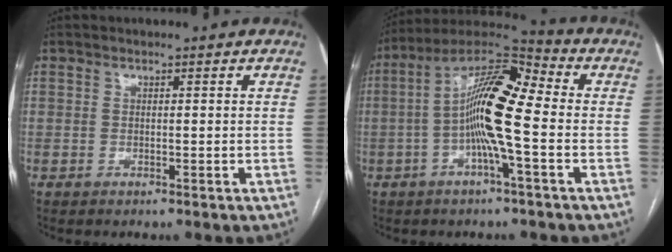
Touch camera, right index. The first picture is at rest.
{"total": 13.2, "force": [-1.3, 2.0, 12.9], "torque": [-0.242, 0.027, -0.032]}